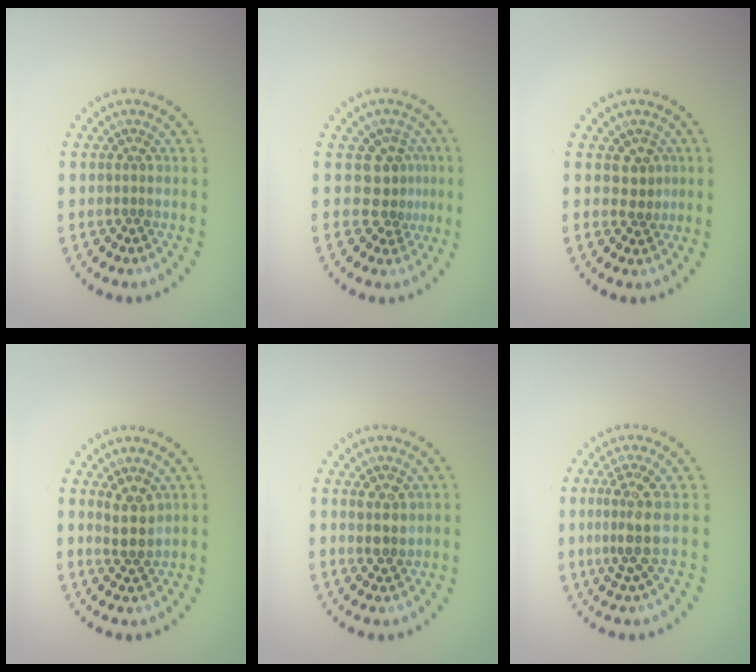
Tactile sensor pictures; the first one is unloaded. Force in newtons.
{"total": 2.9, "press": 2.0, "slide": 2.0}
{"total": 1.8, "press": 1.6, "slide": 0.9}
{"total": 2.5, "press": 2.3, "slide": 1.1}
{"total": 2.2, "press": 2.1, "slide": 0.7}
{"total": 3.1, "press": 2.5, "slide": 1.8}